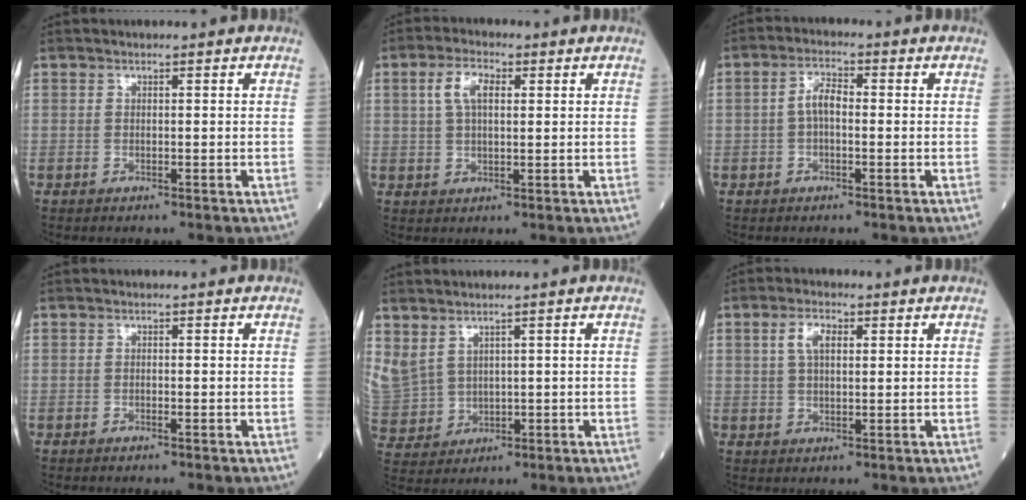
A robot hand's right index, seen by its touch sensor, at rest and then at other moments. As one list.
[{"total": 5.1, "force": [1.7, 2.2, 4.2], "torque": [-0.094, 0.012, 0.034]}, {"total": 3.6, "force": [-0.2, 1.6, 3.2], "torque": [-0.066, 0.011, -0.005]}, {"total": 0.5, "force": [-0.3, 0.1, 0.4], "torque": [-0.010, 0.000, -0.004]}, {"total": 11.2, "force": [4.1, 9.0, 5.3], "torque": [-0.175, 0.018, 0.111]}, {"total": 4.1, "force": [1.5, 1.8, 3.3], "torque": [-0.073, 0.008, 0.030]}]